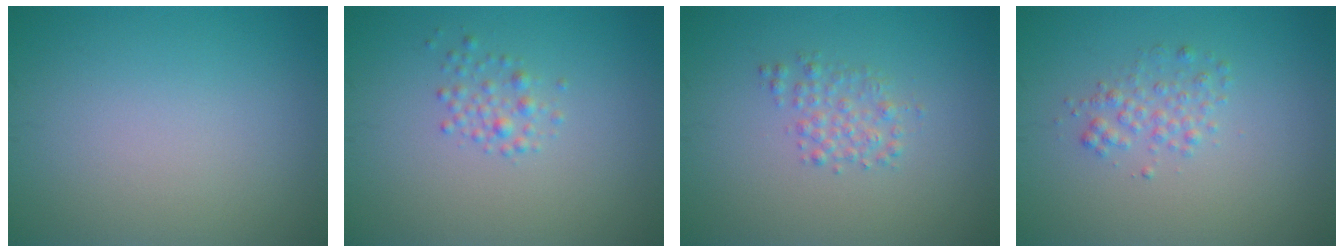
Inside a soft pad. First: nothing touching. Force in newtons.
{"total": 1.4, "press": 1.4, "slide": 0.0}
{"total": 1.8, "press": 1.8, "slide": 0.0}
{"total": 1.7, "press": 1.7, "slide": 0.0}